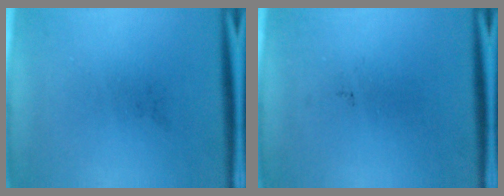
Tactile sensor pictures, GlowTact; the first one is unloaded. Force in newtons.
{"total": 0.0}